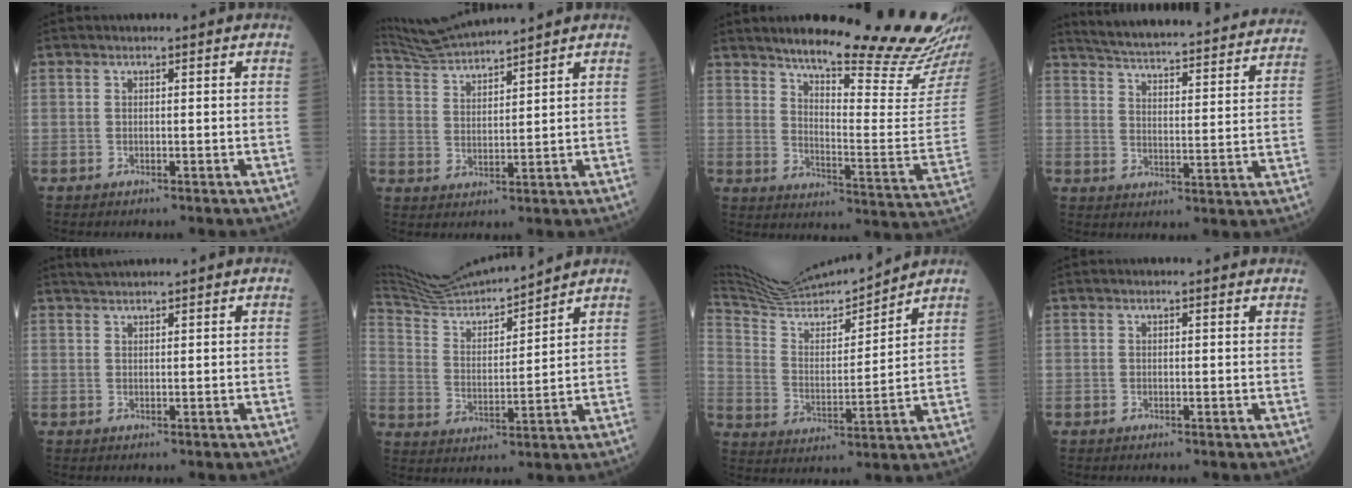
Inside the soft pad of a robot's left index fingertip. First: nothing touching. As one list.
[{"total": 7.8, "force": [7.5, -1.3, 1.8], "torque": [-0.048, 0.016, 0.151]}, {"total": 22.0, "force": [19.6, -0.3, 10.1], "torque": [-0.148, -0.097, 0.252]}, {"total": 29.2, "force": [26.9, 3.3, 10.7], "torque": [-0.172, -0.063, 0.329]}, {"total": 2.3, "force": [2.2, -0.4, 0.7], "torque": [-0.009, 0.023, 0.043]}, {"total": 13.6, "force": [13.1, -0.4, 3.7], "torque": [-0.083, 0.005, 0.240]}, {"total": 14.9, "force": [14.3, 0.1, 4.0], "torque": [-0.086, 0.000, 0.256]}, {"total": 1.8, "force": [1.7, 0.2, 0.5], "torque": [-0.009, 0.001, 0.008]}]